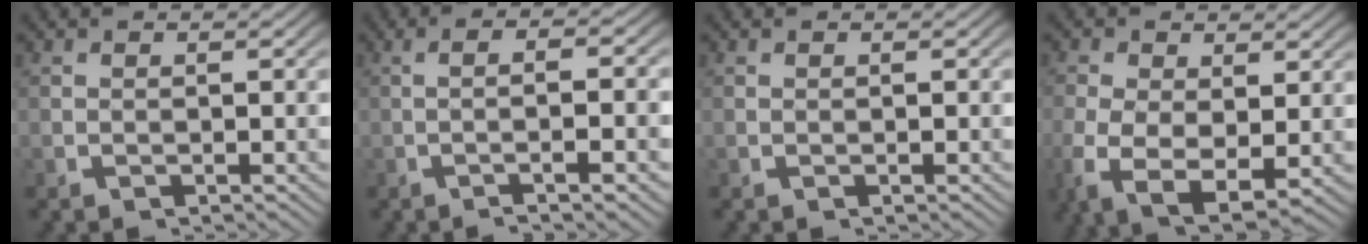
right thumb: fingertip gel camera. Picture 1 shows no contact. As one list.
[{"total": 4.5, "force": [-0.8, 0.6, 4.4], "torque": [-0.069, 0.015, -0.018]}, {"total": 0.0}, {"total": 7.6, "force": [-1.6, 4.9, 5.5], "torque": [-0.141, -0.053, -0.005]}]